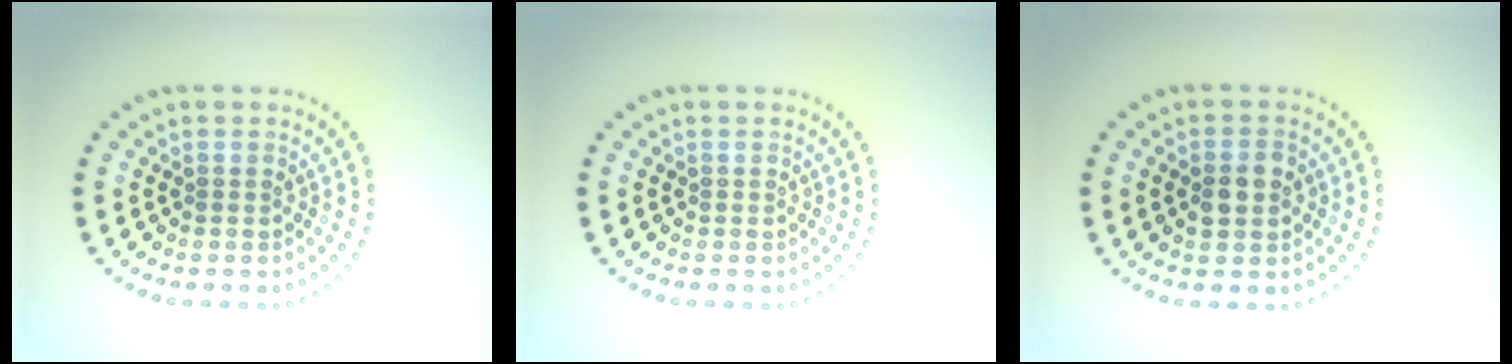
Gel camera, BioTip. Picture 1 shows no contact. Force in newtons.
{"total": 0.0}
{"total": 2.2, "press": 2.2, "slide": 0.1}